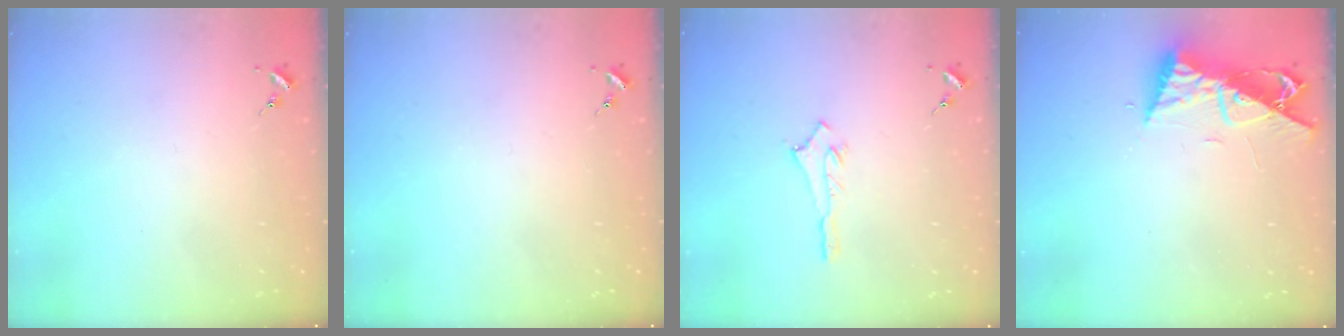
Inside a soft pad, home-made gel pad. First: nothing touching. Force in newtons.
{"total": 0.0}
{"total": 2.9, "press": 2.9, "slide": 0.2}
{"total": 9.7, "press": 9.7, "slide": 0.7}